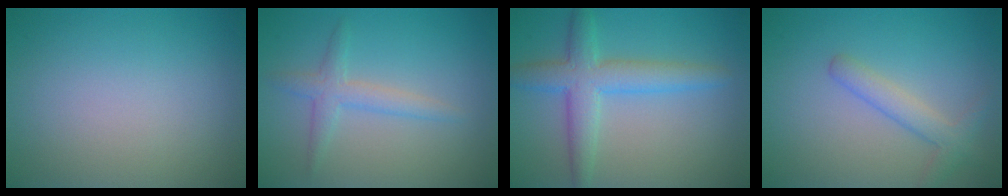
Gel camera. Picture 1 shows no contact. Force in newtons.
{"total": 2.3, "press": 2.3, "slide": 0.1}
{"total": 4.6, "press": 4.6, "slide": 0.1}
{"total": 2.5, "press": 2.5, "slide": 0.2}